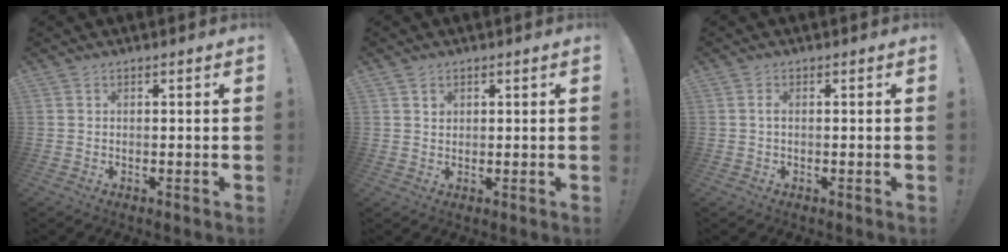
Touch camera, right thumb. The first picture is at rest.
{"total": 1.6, "force": [1.0, 1.2, 0.4], "torque": [0.007, -0.007, 0.015]}
{"total": 1.1, "force": [-0.1, 0.3, 1.0], "torque": [-0.020, 0.002, -0.003]}